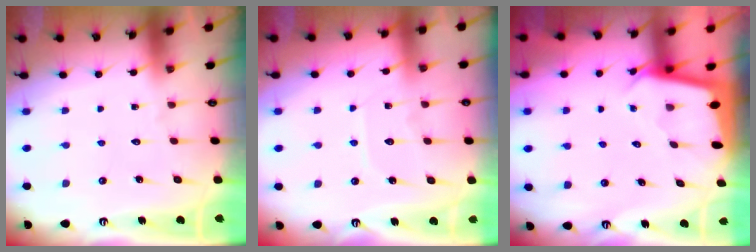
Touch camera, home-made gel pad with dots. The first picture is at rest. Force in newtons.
{"total": 6.0, "press": 5.9, "slide": 0.7}
{"total": 2.0, "press": 2.0, "slide": 0.1}